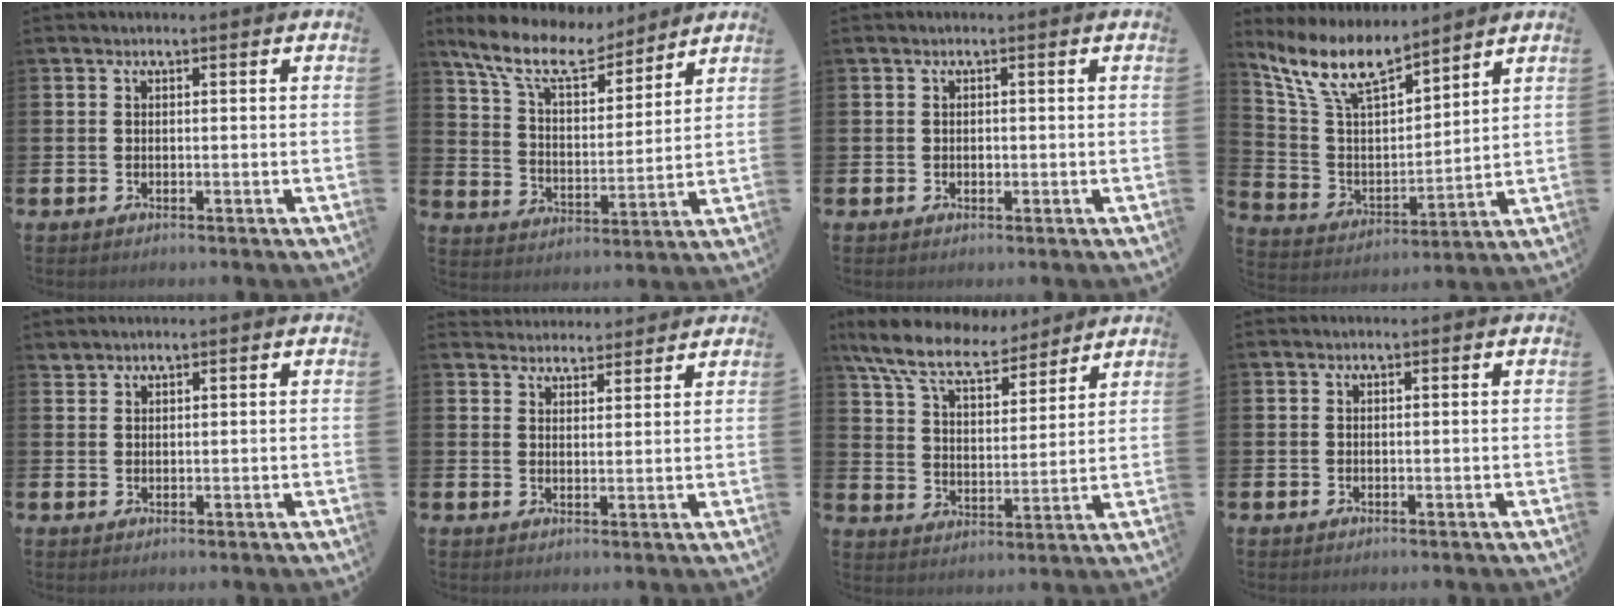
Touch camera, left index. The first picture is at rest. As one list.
[{"total": 10.9, "force": [9.4, 3.2, 4.4], "torque": [-0.123, -0.050, 0.166]}, {"total": 0.6, "force": [0.0, 0.6, 0.2], "torque": [-0.006, 0.005, -0.002]}, {"total": 10.1, "force": [8.4, 2.8, 4.8], "torque": [-0.136, -0.043, 0.150]}, {"total": 1.4, "force": [1.3, 0.3, -0.1], "torque": [0.000, 0.001, 0.026]}, {"total": 3.6, "force": [3.5, 0.9, -0.4], "torque": [-0.002, -0.017, 0.065]}, {"total": 10.0, "force": [8.7, 2.8, 3.9], "torque": [-0.119, -0.041, 0.158]}, {"total": 0.0}]